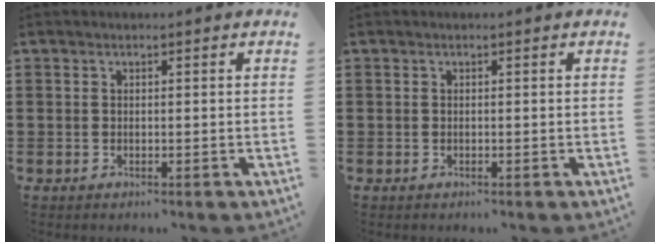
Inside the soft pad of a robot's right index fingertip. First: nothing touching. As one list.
[{"total": 0.0}]